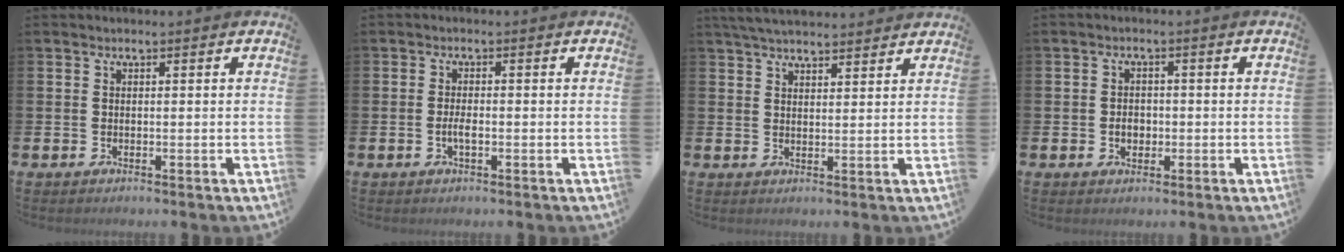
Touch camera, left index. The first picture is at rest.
{"total": 1.8, "force": [-0.5, 0.6, 1.6], "torque": [-0.030, 0.001, -0.010]}
{"total": 4.5, "force": [4.4, 0.6, 1.0], "torque": [-0.029, -0.013, 0.082]}
{"total": 2.3, "force": [-0.5, 1.8, 1.3], "torque": [-0.011, 0.000, -0.015]}